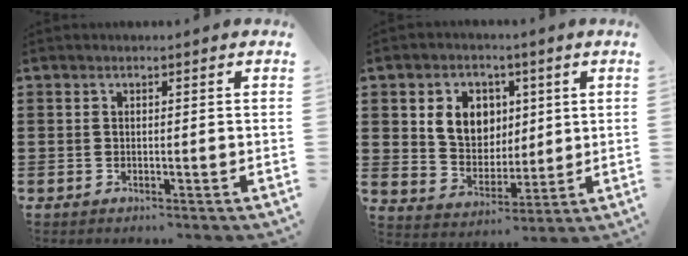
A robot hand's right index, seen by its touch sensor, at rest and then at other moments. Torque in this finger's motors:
{"motor_torque": [0.48, 0.18, 0.35, 0.12]}